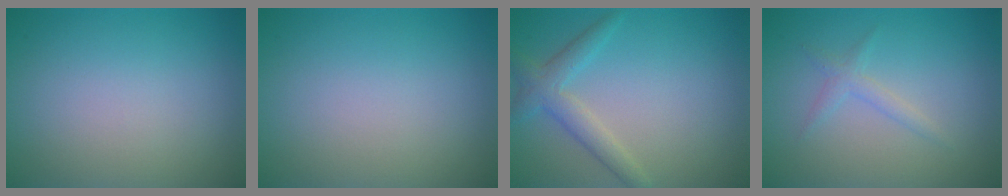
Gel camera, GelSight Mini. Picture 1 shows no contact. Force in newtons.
{"total": 0.0}
{"total": 2.8, "press": 2.8, "slide": 0.1}
{"total": 1.3, "press": 1.3, "slide": 0.1}